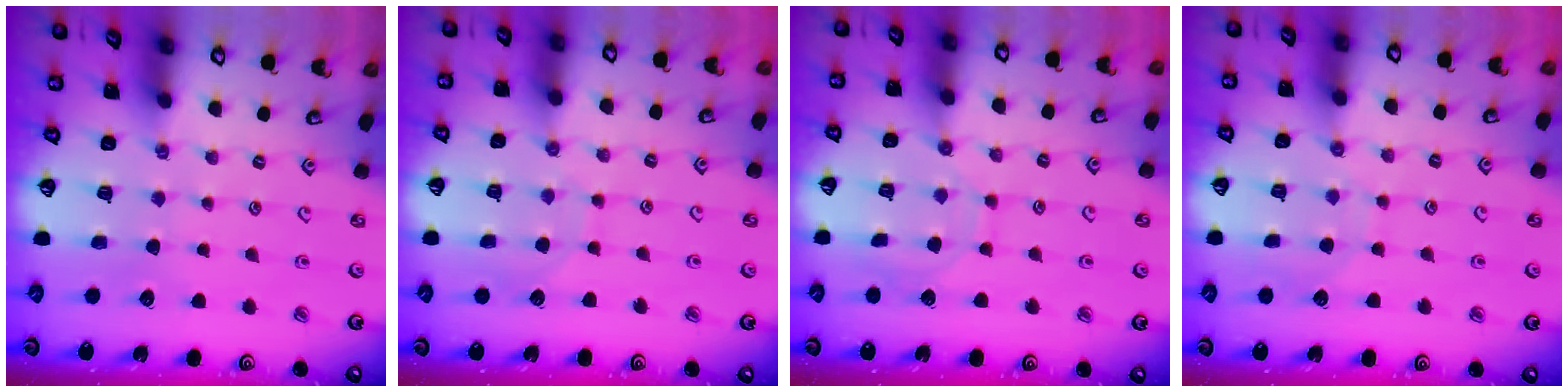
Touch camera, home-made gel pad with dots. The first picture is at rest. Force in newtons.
{"total": 6.4, "press": 6.4, "slide": 0.2}
{"total": 9.2, "press": 9.2, "slide": 0.7}
{"total": 6.3, "press": 6.3, "slide": 0.6}